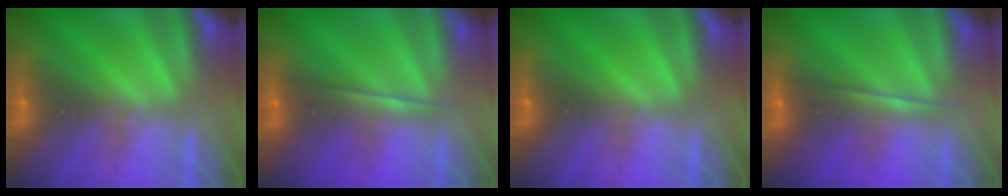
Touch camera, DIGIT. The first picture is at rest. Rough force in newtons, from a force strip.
{"total": 1.7}
{"total": 0.0}
{"total": 1.7}